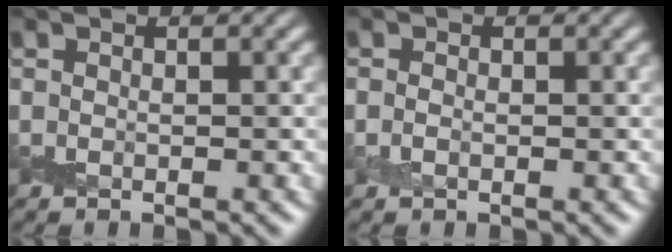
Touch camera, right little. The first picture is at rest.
{"total": 0.8, "force": [-0.2, 0.5, 0.5], "torque": [-0.013, -0.001, -0.006]}